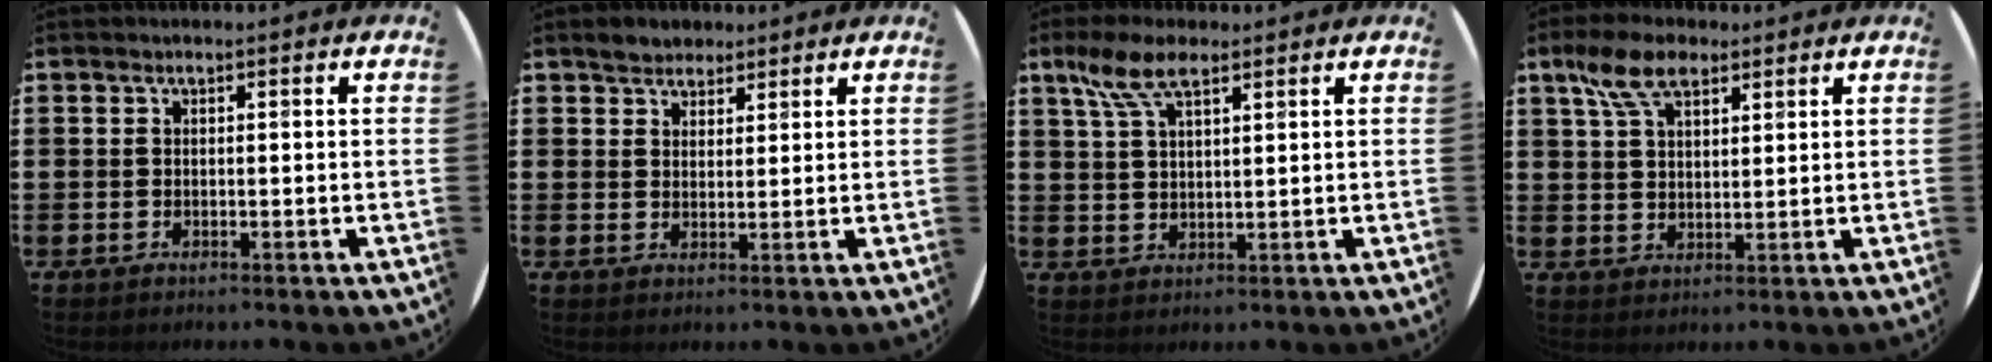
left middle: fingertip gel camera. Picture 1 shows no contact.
{"total": 2.7, "force": [2.4, 1.2, -0.1], "torque": [0.003, 0.002, 0.046]}
{"total": 6.4, "force": [4.0, 2.3, 4.4], "torque": [-0.098, 0.004, 0.072]}
{"total": 6.9, "force": [4.3, 3.3, 4.2], "torque": [-0.095, 0.007, 0.080]}